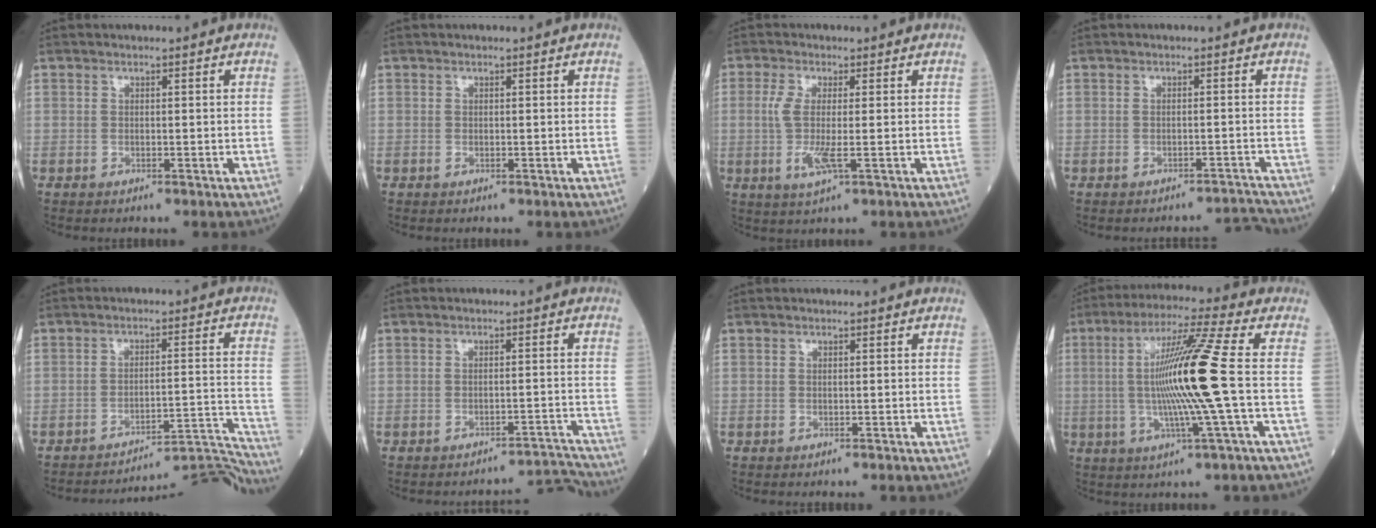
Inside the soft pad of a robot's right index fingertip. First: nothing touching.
{"total": 0.0}
{"total": 5.1, "force": [-0.6, 0.7, 5.1], "torque": [-0.112, -0.012, -0.014]}
{"total": 2.9, "force": [-2.7, -0.8, -0.6], "torque": [0.021, 0.001, -0.033]}
{"total": 12.5, "force": [-12.1, -3.2, -0.2], "torque": [0.030, 0.025, -0.175]}
{"total": 4.7, "force": [-4.3, -1.3, -1.0], "torque": [0.034, 0.010, -0.057]}
{"total": 0.0}
{"total": 13.8, "force": [-0.3, -2.1, 13.6], "torque": [-0.257, -0.003, -0.010]}